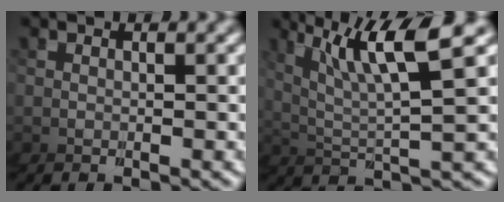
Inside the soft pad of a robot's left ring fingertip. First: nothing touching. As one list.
[{"total": 5.7, "force": [5.3, -1.3, 1.8], "torque": [-0.071, 0.035, 0.070]}]